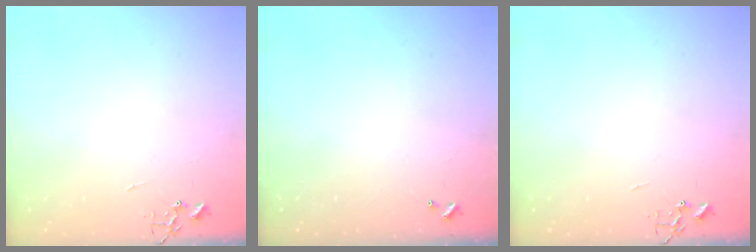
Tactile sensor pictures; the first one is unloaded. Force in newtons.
{"total": 0.0}
{"total": 0.0}